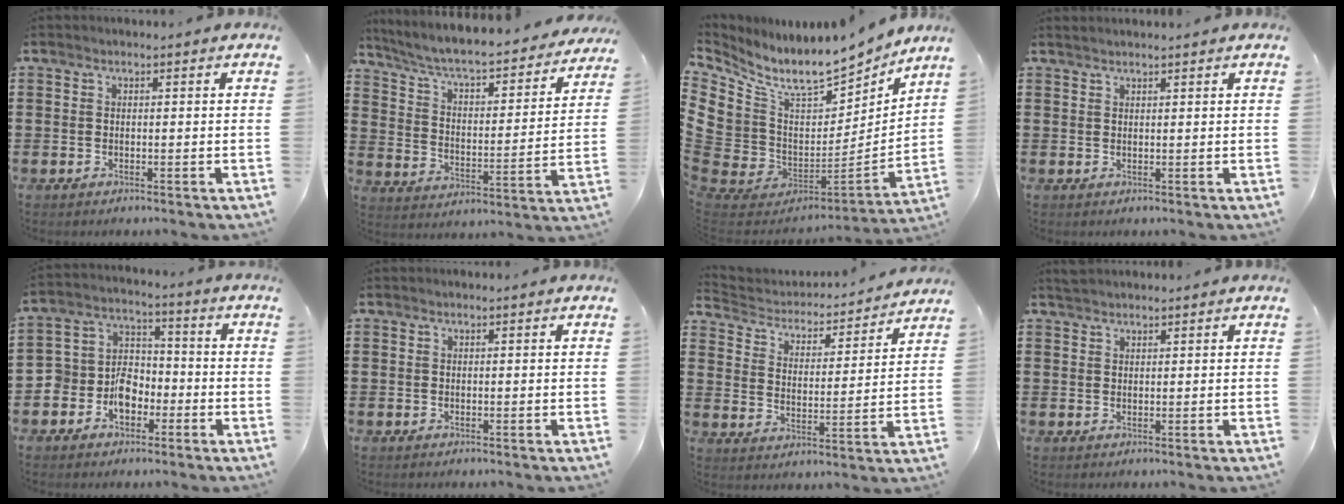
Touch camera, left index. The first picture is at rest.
{"total": 5.5, "force": [4.8, 0.5, 2.7], "torque": [-0.072, -0.041, 0.073]}
{"total": 9.8, "force": [8.1, 4.4, 3.3], "torque": [-0.101, -0.068, 0.142]}
{"total": 0.9, "force": [0.9, -0.1, 0.2], "torque": [-0.004, -0.001, 0.018]}
{"total": 6.5, "force": [-3.4, 4.9, 2.4], "torque": [-0.062, 0.012, -0.069]}
{"total": 0.0}
{"total": 2.9, "force": [2.8, 0.8, 0.0], "torque": [-0.022, -0.028, 0.038]}
{"total": 1.3, "force": [1.3, 0.1, 0.1], "torque": [-0.004, 0.001, 0.026]}